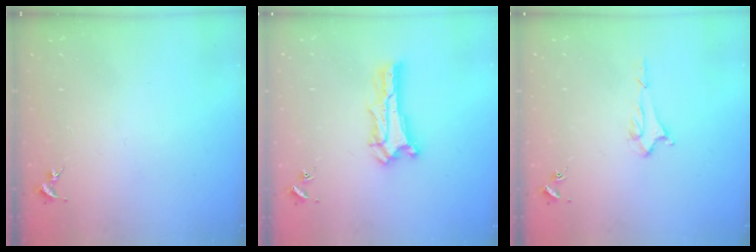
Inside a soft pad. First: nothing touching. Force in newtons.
{"total": 1.4, "press": 1.4, "slide": 0.2}
{"total": 1.5, "press": 1.5, "slide": 0.2}